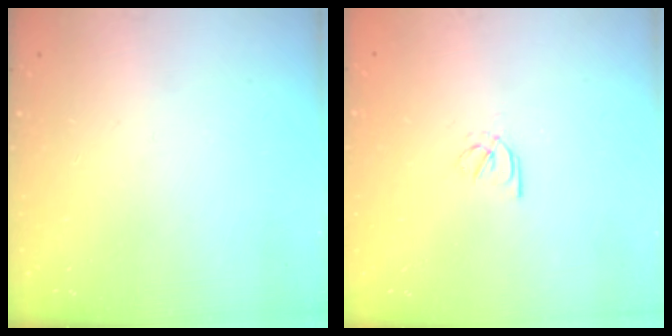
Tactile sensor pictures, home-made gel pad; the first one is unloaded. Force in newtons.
{"total": 2.2, "press": 2.2, "slide": 0.5}